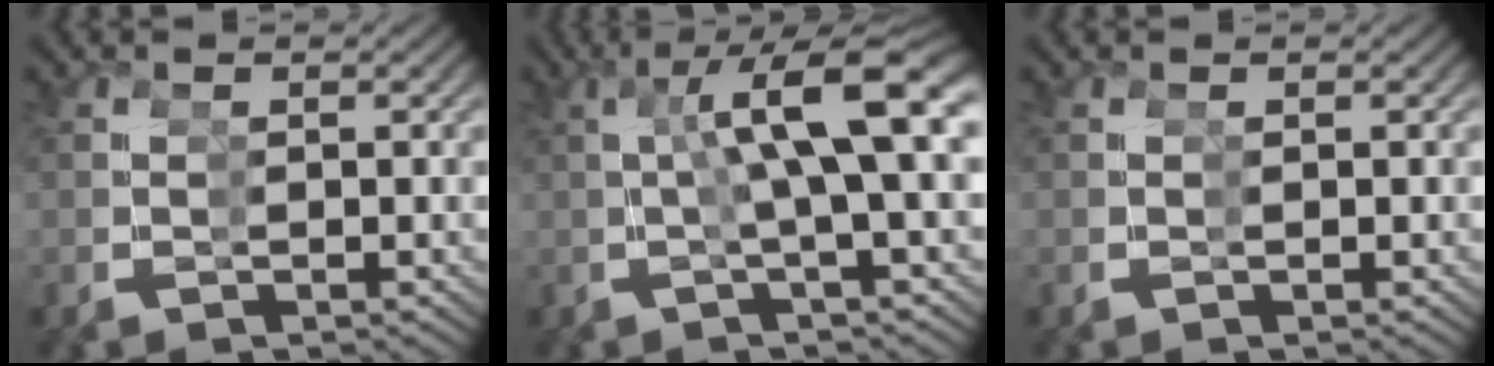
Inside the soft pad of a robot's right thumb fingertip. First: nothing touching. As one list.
[{"total": 10.8, "force": [1.3, 3.3, 10.2], "torque": [-0.133, 0.026, 0.003]}, {"total": 0.0}]